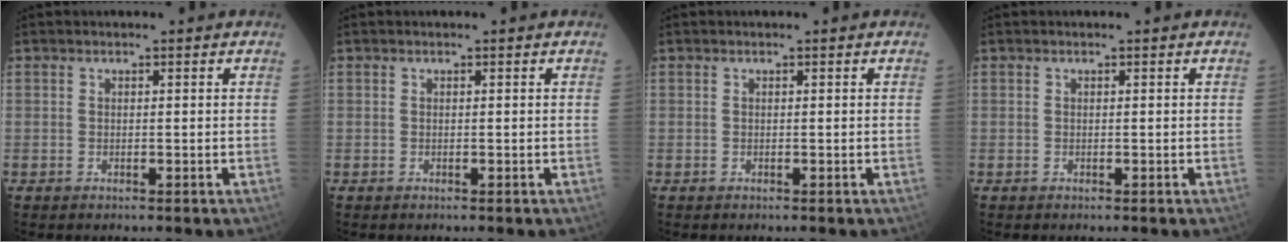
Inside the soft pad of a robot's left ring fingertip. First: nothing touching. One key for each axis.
{"total": 0.0}
{"total": 0.0}
{"total": 0.0}